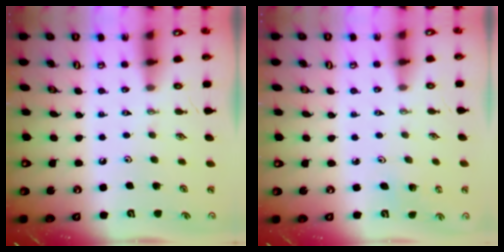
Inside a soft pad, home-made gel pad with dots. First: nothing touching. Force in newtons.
{"total": 1.4, "press": 1.4, "slide": 0.1}